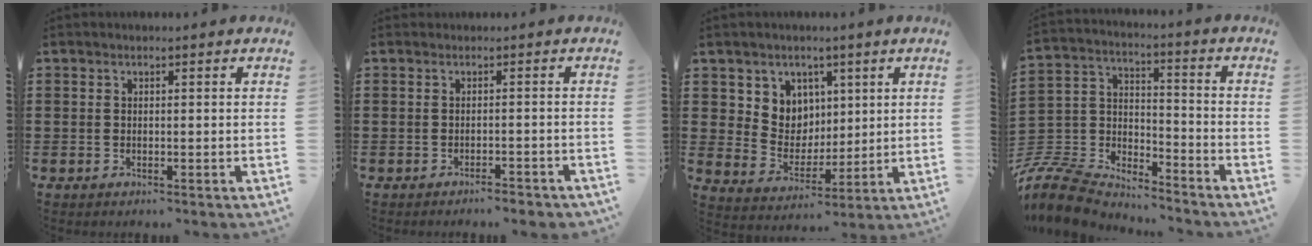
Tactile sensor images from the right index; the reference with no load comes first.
{"total": 1.2, "force": [-1.2, 0.1, 0.2], "torque": [-0.011, 0.001, -0.024]}
{"total": 6.4, "force": [3.3, 5.5, 0.1], "torque": [-0.034, -0.014, 0.061]}
{"total": 8.6, "force": [-8.1, 2.3, 1.8], "torque": [-0.073, -0.004, -0.170]}